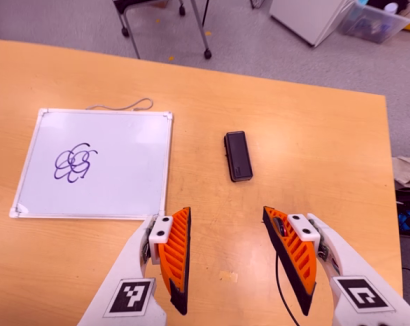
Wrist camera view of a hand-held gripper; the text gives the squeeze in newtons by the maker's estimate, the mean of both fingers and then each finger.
{"total": 0.0}